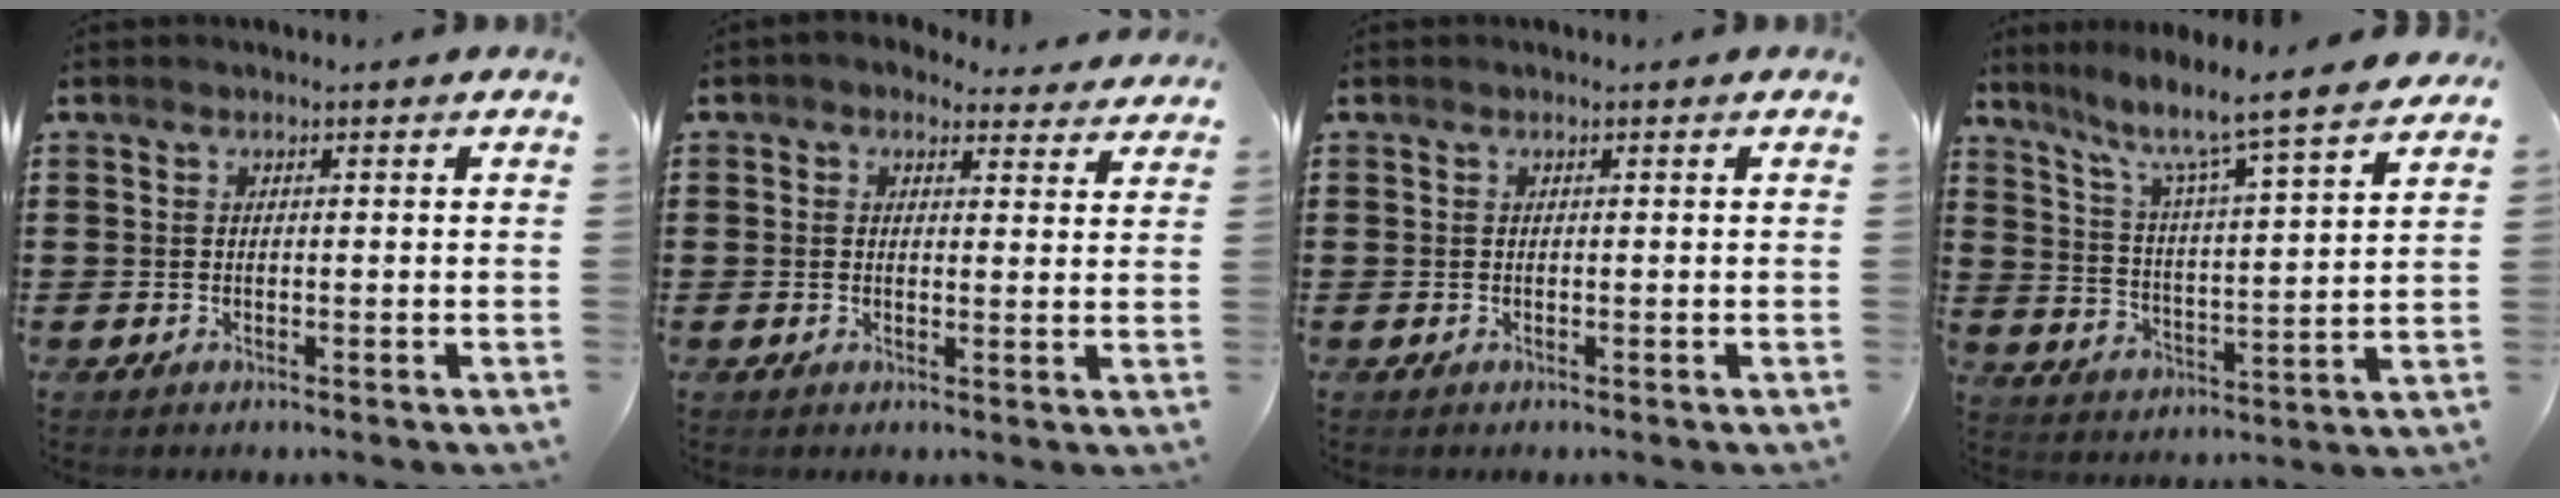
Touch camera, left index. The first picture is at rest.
{"total": 2.4, "force": [1.9, 1.2, 0.6], "torque": [-0.011, -0.004, 0.032]}
{"total": 0.0}
{"total": 7.0, "force": [5.8, -0.7, 3.9], "torque": [-0.091, -0.054, 0.085]}